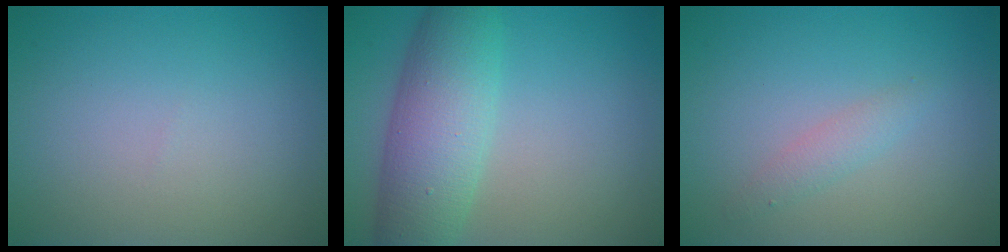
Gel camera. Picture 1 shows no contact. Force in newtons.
{"total": 7.0, "press": 7.0, "slide": 0.2}
{"total": 1.3, "press": 1.3, "slide": 0.0}